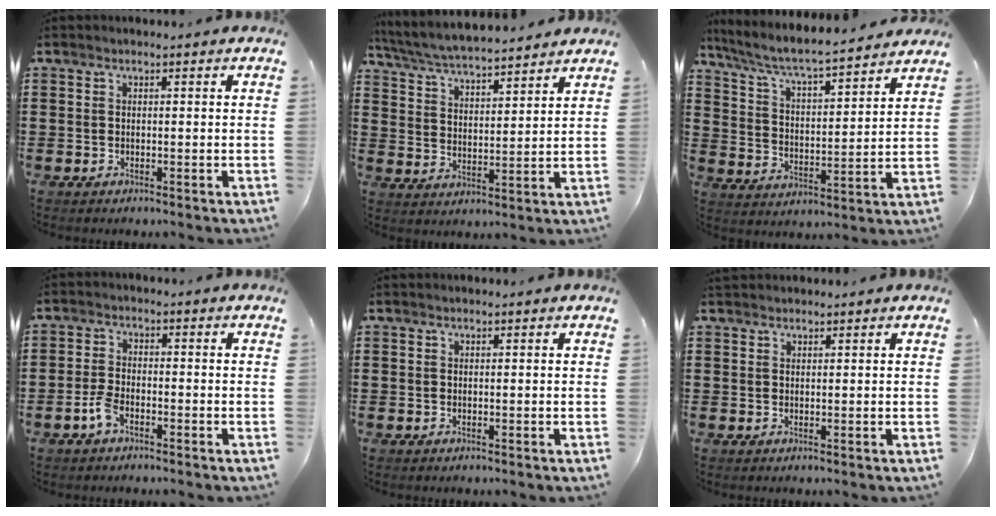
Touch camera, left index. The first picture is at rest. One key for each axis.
{"total": 5.6, "fx": 5.4, "fy": 0.2, "fz": 1.6, "tx": -0.055, "ty": -0.030, "tz": 0.091}
{"total": 5.8, "fx": 5.2, "fy": 0.3, "fz": 2.6, "tx": -0.074, "ty": -0.036, "tz": 0.080}
{"total": 3.3, "fx": -1.8, "fy": 1.2, "fz": 2.5, "tx": -0.065, "ty": -0.003, "tz": -0.039}
{"total": 0.0}
{"total": 1.1, "fx": 1.1, "fy": 0.2, "fz": 0.1, "tx": -0.004, "ty": 0.001, "tz": 0.021}